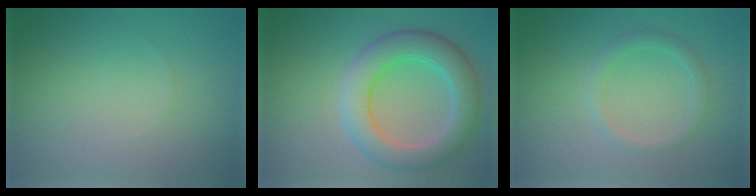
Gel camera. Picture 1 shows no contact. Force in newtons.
{"total": 6.2, "press": 6.2, "slide": 0.2}
{"total": 1.6, "press": 1.6, "slide": 0.0}